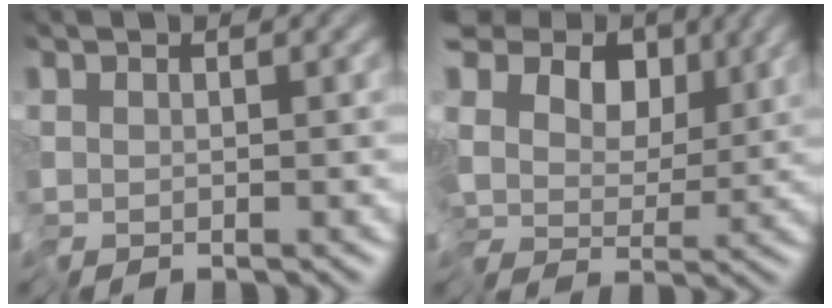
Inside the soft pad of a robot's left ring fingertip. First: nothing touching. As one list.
[{"total": 10.4, "force": [2.9, 7.4, 6.6], "torque": [-0.119, 0.015, 0.064]}]